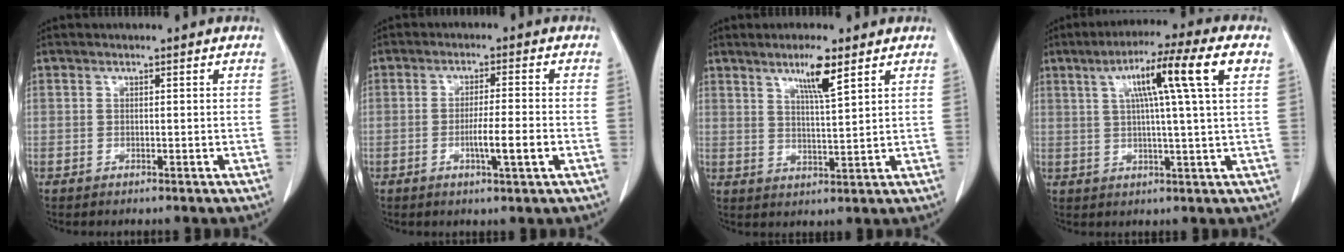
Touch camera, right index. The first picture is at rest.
{"total": 5.2, "force": [-1.5, -0.1, 5.0], "torque": [-0.081, -0.005, -0.023]}
{"total": 5.8, "force": [3.5, 0.0, 4.6], "torque": [-0.082, -0.007, 0.063]}
{"total": 12.4, "force": [4.1, -1.0, 11.6], "torque": [-0.188, 0.023, 0.063]}